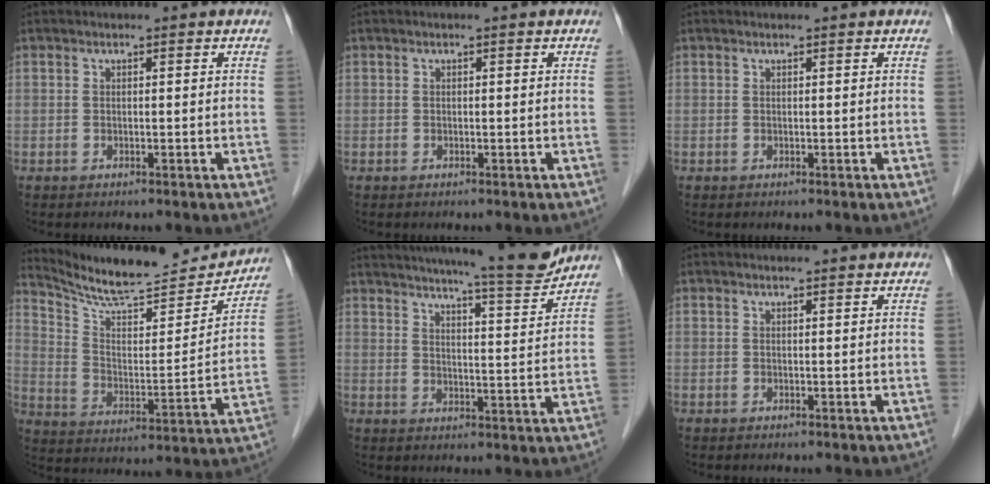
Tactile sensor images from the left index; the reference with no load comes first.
{"total": 0.0}
{"total": 0.0}
{"total": 18.7, "force": [17.9, 1.9, 5.1], "torque": [-0.089, -0.052, 0.266]}
{"total": 15.2, "force": [13.9, -0.1, 6.2], "torque": [-0.095, -0.033, 0.182]}
{"total": 2.3, "force": [2.2, 0.2, 0.4], "torque": [-0.010, 0.005, 0.022]}